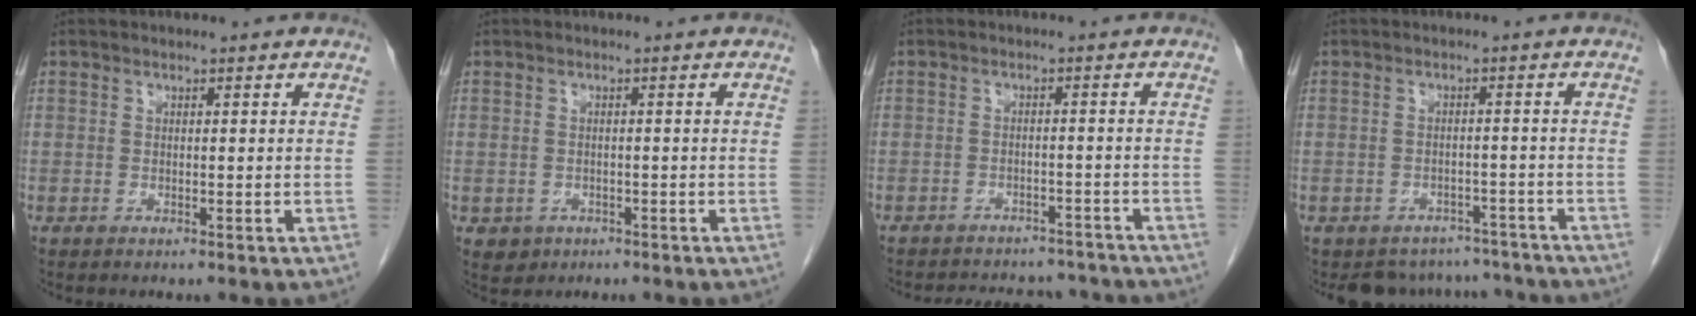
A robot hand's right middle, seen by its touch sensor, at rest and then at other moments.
{"total": 2.2, "force": [-1.0, 1.9, 0.4], "torque": [-0.007, 0.004, -0.008]}
{"total": 14.2, "force": [-12.9, 4.6, 3.7], "torque": [-0.073, 0.011, -0.153]}
{"total": 8.2, "force": [-7.5, 3.4, -0.1], "torque": [0.013, 0.021, -0.087]}